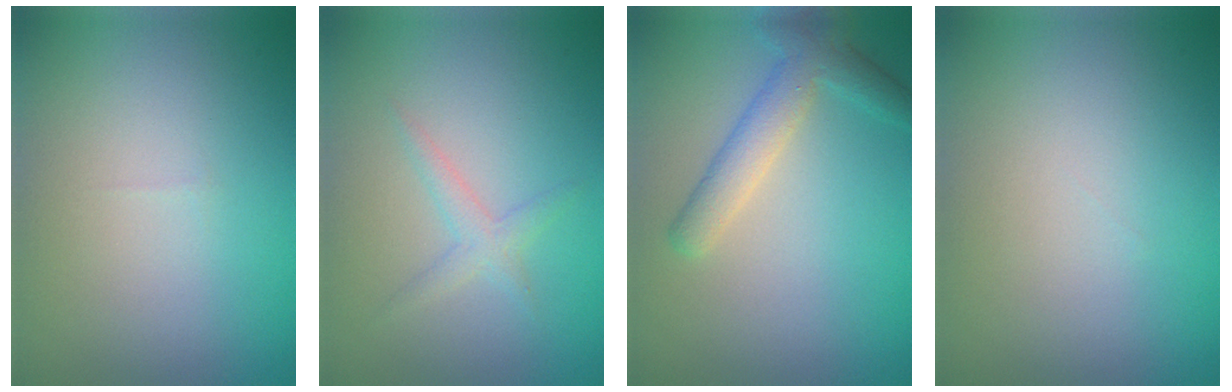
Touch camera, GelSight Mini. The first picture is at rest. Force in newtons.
{"total": 1.4, "press": 1.4, "slide": 0.1}
{"total": 3.4, "press": 3.4, "slide": 0.1}
{"total": 0.0}